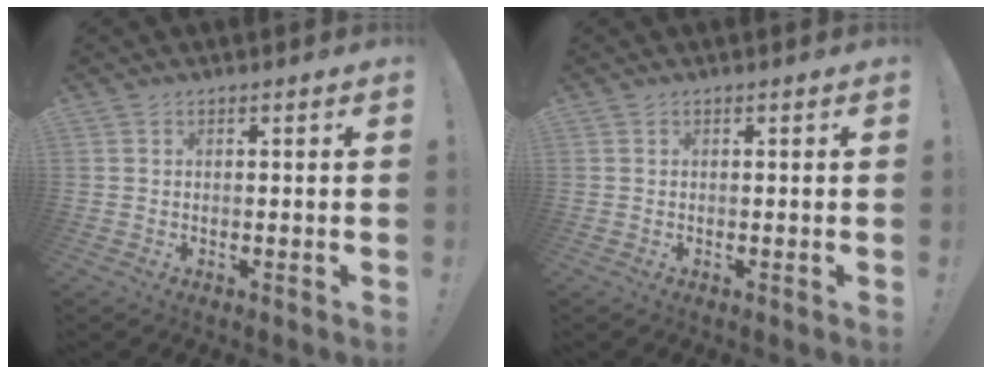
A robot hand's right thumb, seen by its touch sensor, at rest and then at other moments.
{"total": 0.0}